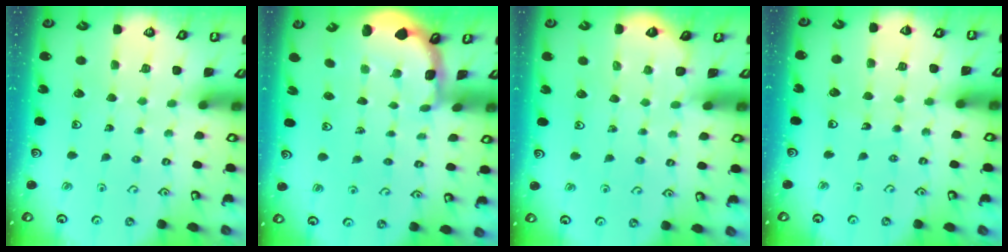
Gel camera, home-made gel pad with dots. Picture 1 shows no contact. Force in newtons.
{"total": 2.1, "press": 2.1, "slide": 0.4}
{"total": 3.0, "press": 2.9, "slide": 0.5}
{"total": 5.4, "press": 5.1, "slide": 1.7}